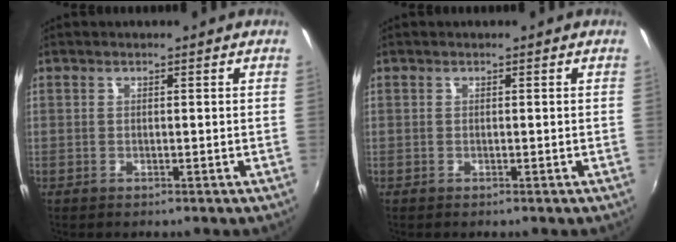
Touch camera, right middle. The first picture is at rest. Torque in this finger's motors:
{"motor_torque": [0.07, -0.05, 0.02, 0.02]}